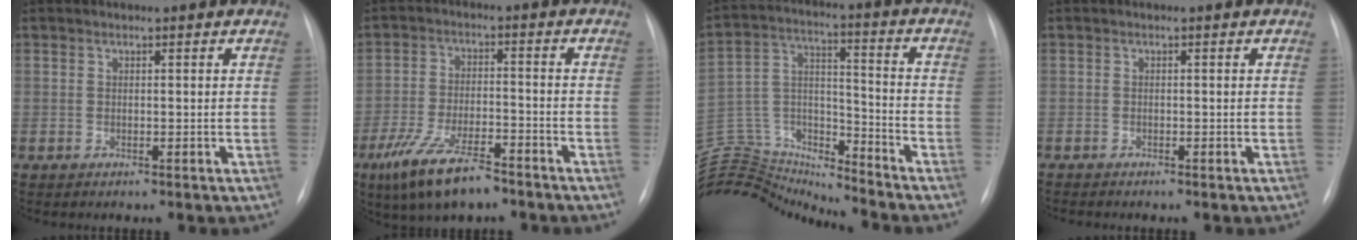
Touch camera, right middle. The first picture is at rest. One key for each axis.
{"total": 10.6, "fx": -7.3, "fy": 2.9, "fz": 7.1, "tx": -0.145, "ty": -0.016, "tz": -0.125}
{"total": 19.0, "fx": -18.6, "fy": 3.1, "fz": 2.8, "tx": -0.069, "ty": 0.059, "tz": -0.316}
{"total": 1.0, "fx": -1.0, "fy": 0.1, "fz": 0.3, "tx": -0.005, "ty": -0.002, "tz": -0.014}